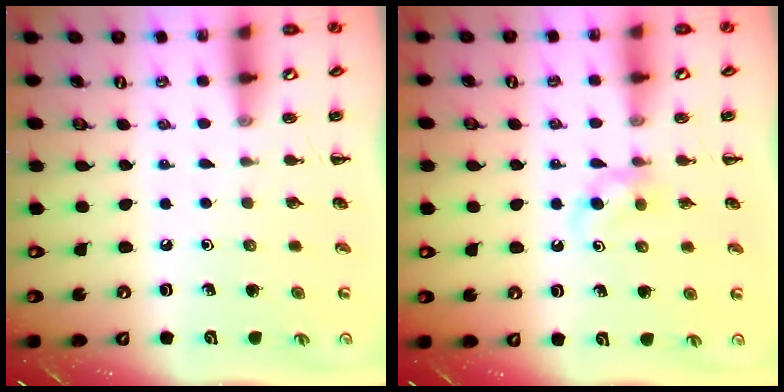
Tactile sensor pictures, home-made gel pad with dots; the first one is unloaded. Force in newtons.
{"total": 4.2, "press": 3.9, "slide": 1.4}